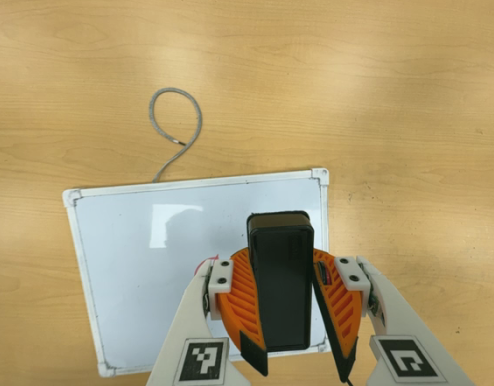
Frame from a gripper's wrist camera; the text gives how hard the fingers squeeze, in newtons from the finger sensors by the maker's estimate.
{"total": 11.6, "left": 12.1, "right": 11.1}